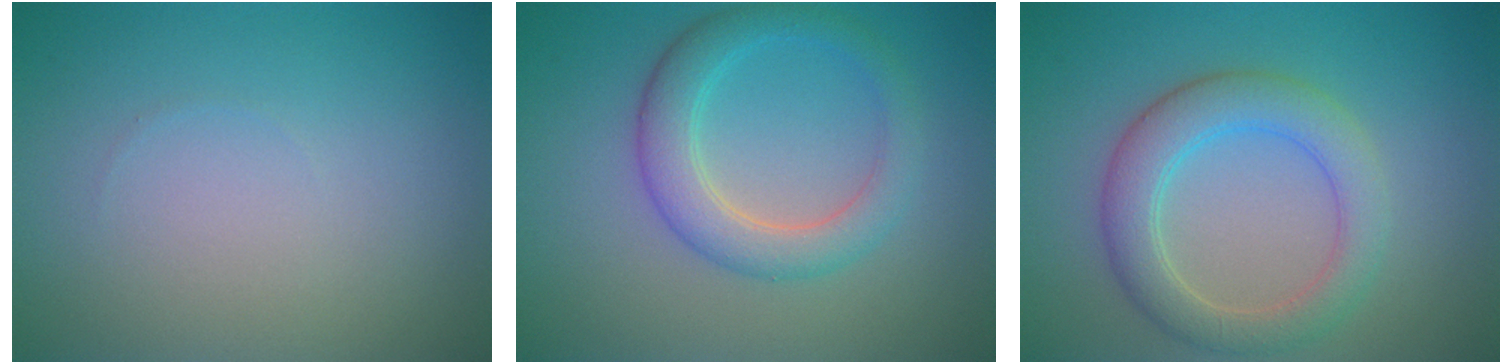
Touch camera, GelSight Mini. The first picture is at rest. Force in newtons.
{"total": 4.1, "press": 4.1, "slide": 0.3}
{"total": 4.7, "press": 4.7, "slide": 0.1}